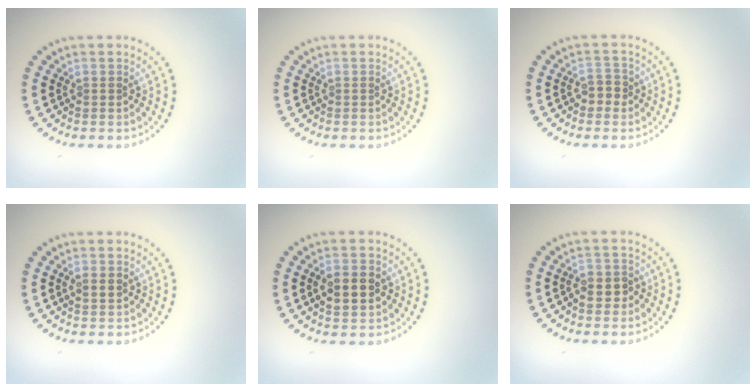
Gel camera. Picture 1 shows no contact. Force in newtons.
{"total": 0.0}
{"total": 1.9, "press": 1.8, "slide": 0.7}
{"total": 1.7, "press": 1.7, "slide": 0.1}
{"total": 4.0, "press": 4.0, "slide": 0.4}
{"total": 2.4, "press": 2.3, "slide": 0.8}